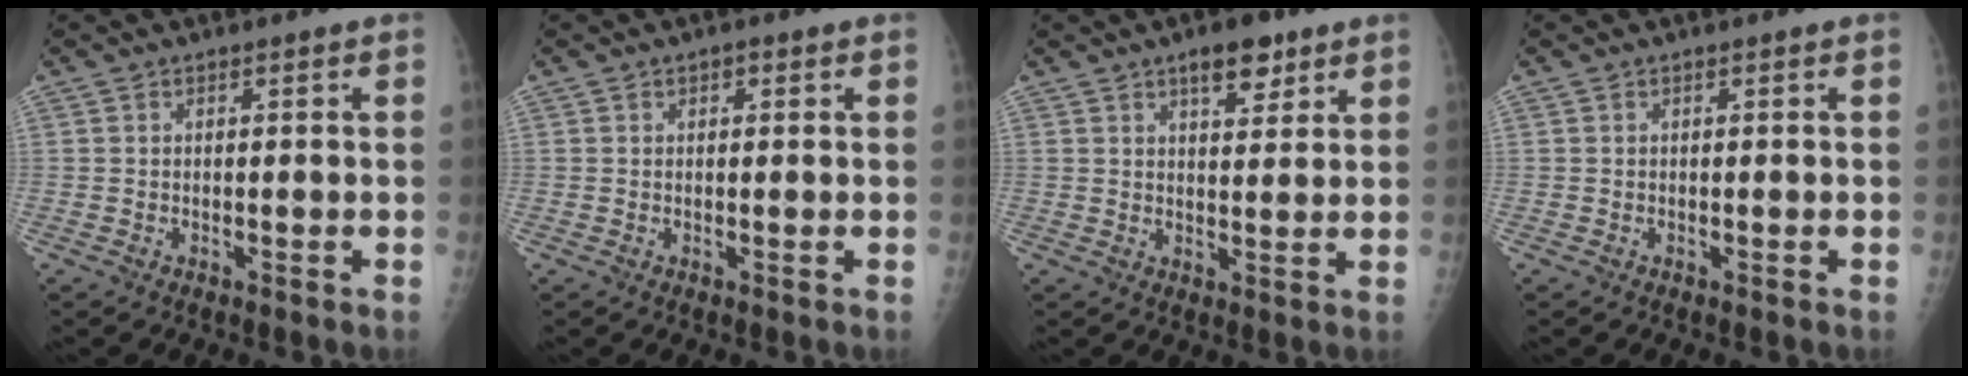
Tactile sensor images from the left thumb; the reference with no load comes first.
{"total": 1.4, "force": [0.7, 0.9, 0.7], "torque": [-0.002, 0.000, 0.006]}
{"total": 6.5, "force": [4.1, 2.9, 4.2], "torque": [-0.041, -0.020, 0.058]}
{"total": 0.0}